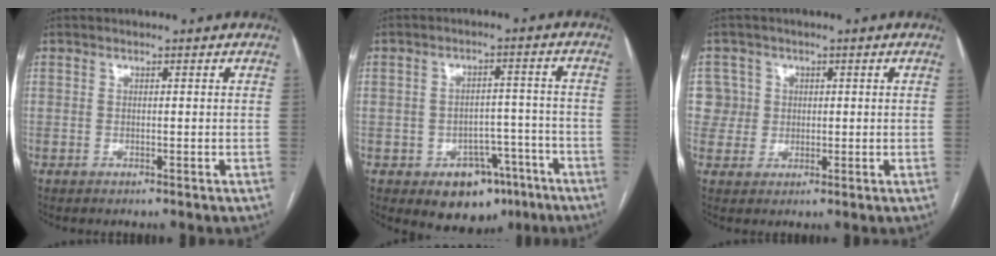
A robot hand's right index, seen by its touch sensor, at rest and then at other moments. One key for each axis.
{"total": 7.8, "fx": -4.4, "fy": 5.4, "fz": 3.5, "tx": -0.034, "ty": 0.022, "tz": -0.054}
{"total": 4.8, "fx": 0.9, "fy": 4.7, "fz": -0.4, "tx": 0.025, "ty": 0.016, "tz": 0.018}